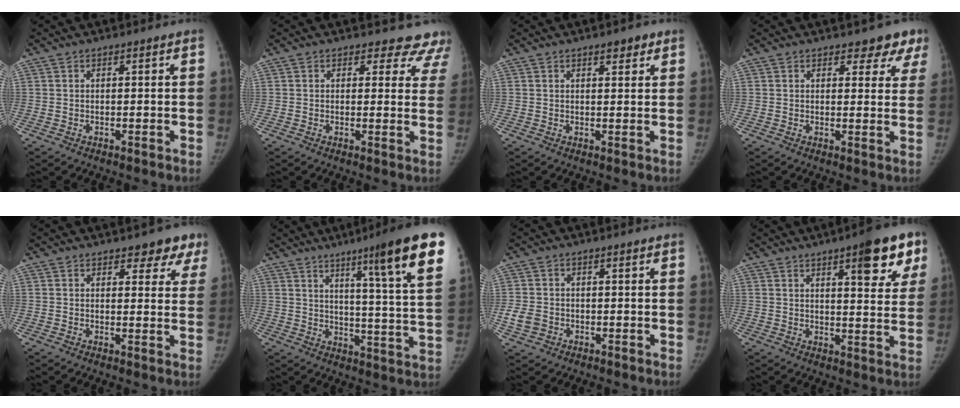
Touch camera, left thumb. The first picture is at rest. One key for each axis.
{"total": 8.9, "fx": 7.9, "fy": 4.0, "fz": 0.2, "tx": 0.058, "ty": -0.039, "tz": 0.052}
{"total": 2.5, "fx": 1.7, "fy": 1.1, "fz": 1.5, "tx": -0.009, "ty": -0.008, "tz": 0.021}
{"total": 5.3, "fx": 4.4, "fy": 2.6, "fz": 1.5, "tx": 0.020, "ty": -0.025, "tz": 0.036}
{"total": 5.4, "fx": 4.1, "fy": 2.8, "fz": 2.0, "tx": 0.015, "ty": -0.022, "tz": 0.037}
{"total": 19.6, "fx": 11.2, "fy": 1.1, "fz": 16.0, "tx": -0.205, "ty": -0.048, "tz": 0.147}
{"total": 3.6, "fx": -1.2, "fy": 3.0, "fz": 1.7, "tx": -0.029, "ty": 0.007, "tz": -0.019}
{"total": 13.6, "fx": 7.2, "fy": 4.2, "fz": 10.8, "tx": -0.093, "ty": -0.027, "tz": 0.088}